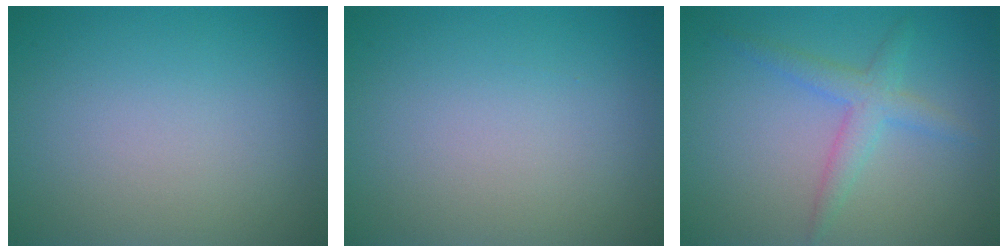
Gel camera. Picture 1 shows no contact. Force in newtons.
{"total": 0.0}
{"total": 2.7, "press": 2.7, "slide": 0.0}